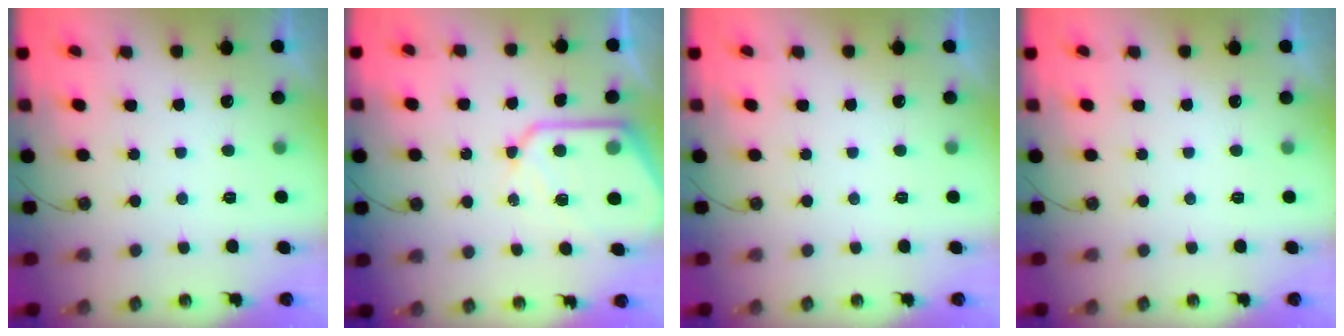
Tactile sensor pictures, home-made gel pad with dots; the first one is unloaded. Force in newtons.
{"total": 13.5, "press": 13.4, "slide": 1.3}
{"total": 0.0}
{"total": 0.0}